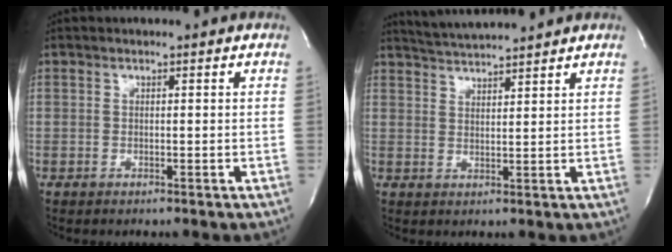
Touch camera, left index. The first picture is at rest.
{"total": 6.1, "force": [5.8, -0.9, 1.6], "torque": [-0.039, 0.014, 0.101]}